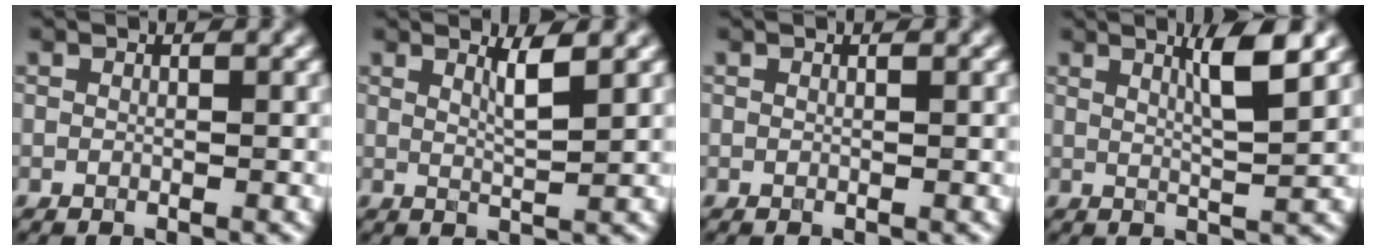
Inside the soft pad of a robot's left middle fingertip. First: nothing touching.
{"total": 2.4, "force": [1.2, 0.5, 2.0], "torque": [-0.028, -0.001, 0.019]}
{"total": 0.0}
{"total": 4.4, "force": [2.0, 0.6, 3.8], "torque": [-0.054, -0.001, 0.035]}